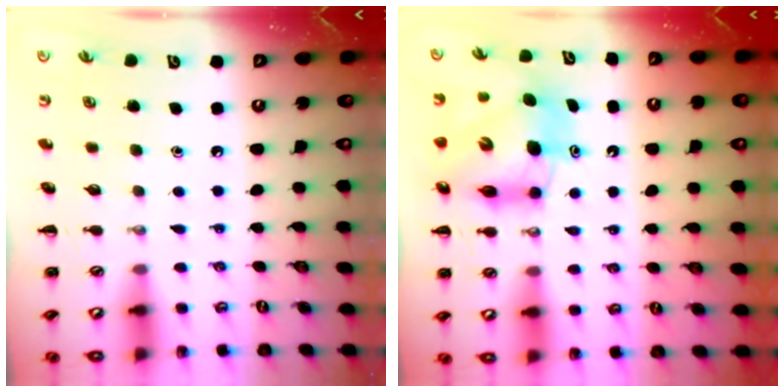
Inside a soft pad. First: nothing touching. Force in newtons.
{"total": 9.3, "press": 8.9, "slide": 2.6}